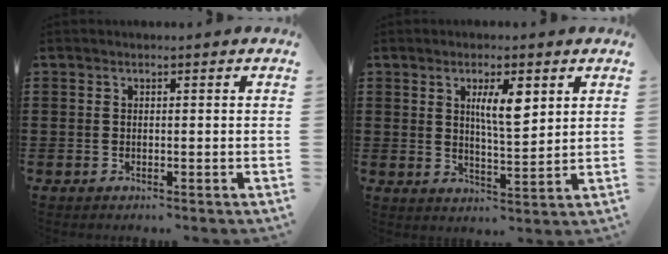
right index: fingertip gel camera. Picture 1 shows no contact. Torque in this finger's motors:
{"motor_torque": [0.72, 0.52, 0.18, 0.13]}